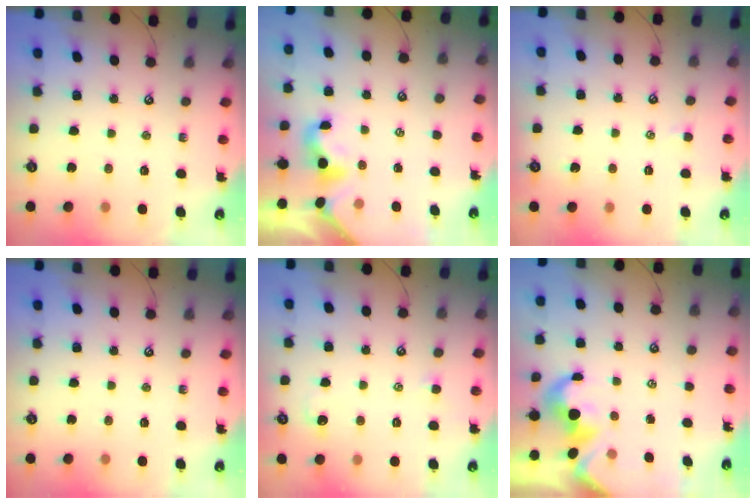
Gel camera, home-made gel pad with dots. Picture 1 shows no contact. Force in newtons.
{"total": 1.9, "press": 1.8, "slide": 0.6}
{"total": 2.7, "press": 2.6, "slide": 0.3}
{"total": 0.0}
{"total": 0.8, "press": 0.3, "slide": 0.7}
{"total": 1.7, "press": 1.3, "slide": 1.1}